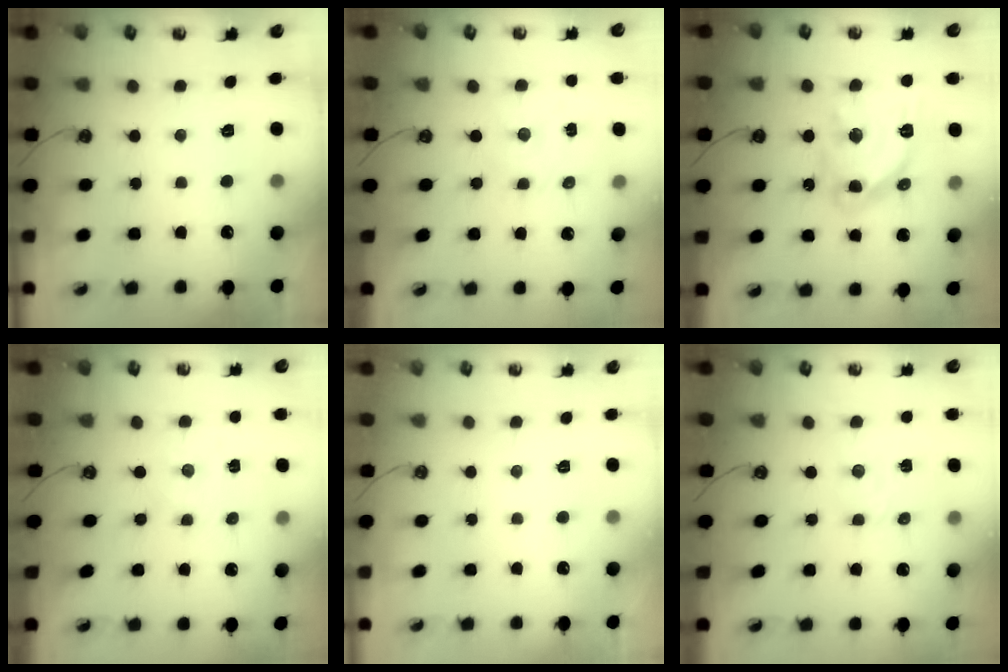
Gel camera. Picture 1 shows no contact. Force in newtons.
{"total": 1.8, "press": 1.8, "slide": 0.0}
{"total": 16.9, "press": 16.8, "slide": 1.9}
{"total": 0.0}
{"total": 0.0}
{"total": 1.8, "press": 1.8, "slide": 0.3}